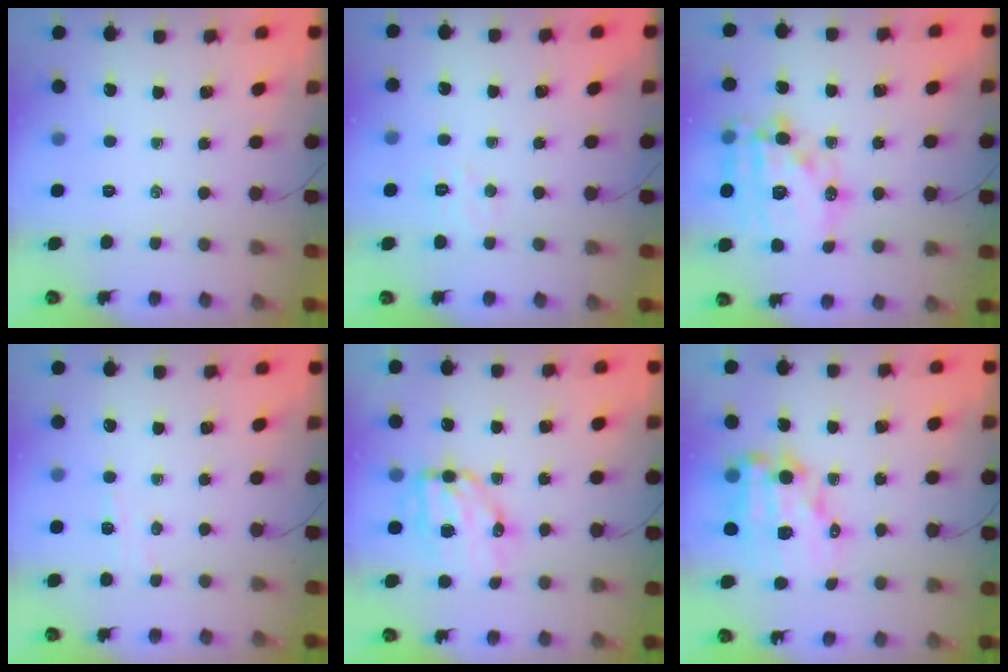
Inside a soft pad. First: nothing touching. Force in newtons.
{"total": 5.8, "press": 5.7, "slide": 1.3}
{"total": 20.1, "press": 19.7, "slide": 3.7}
{"total": 4.2, "press": 4.1, "slide": 1.1}
{"total": 9.4, "press": 9.1, "slide": 2.2}
{"total": 14.5, "press": 14.1, "slide": 3.5}